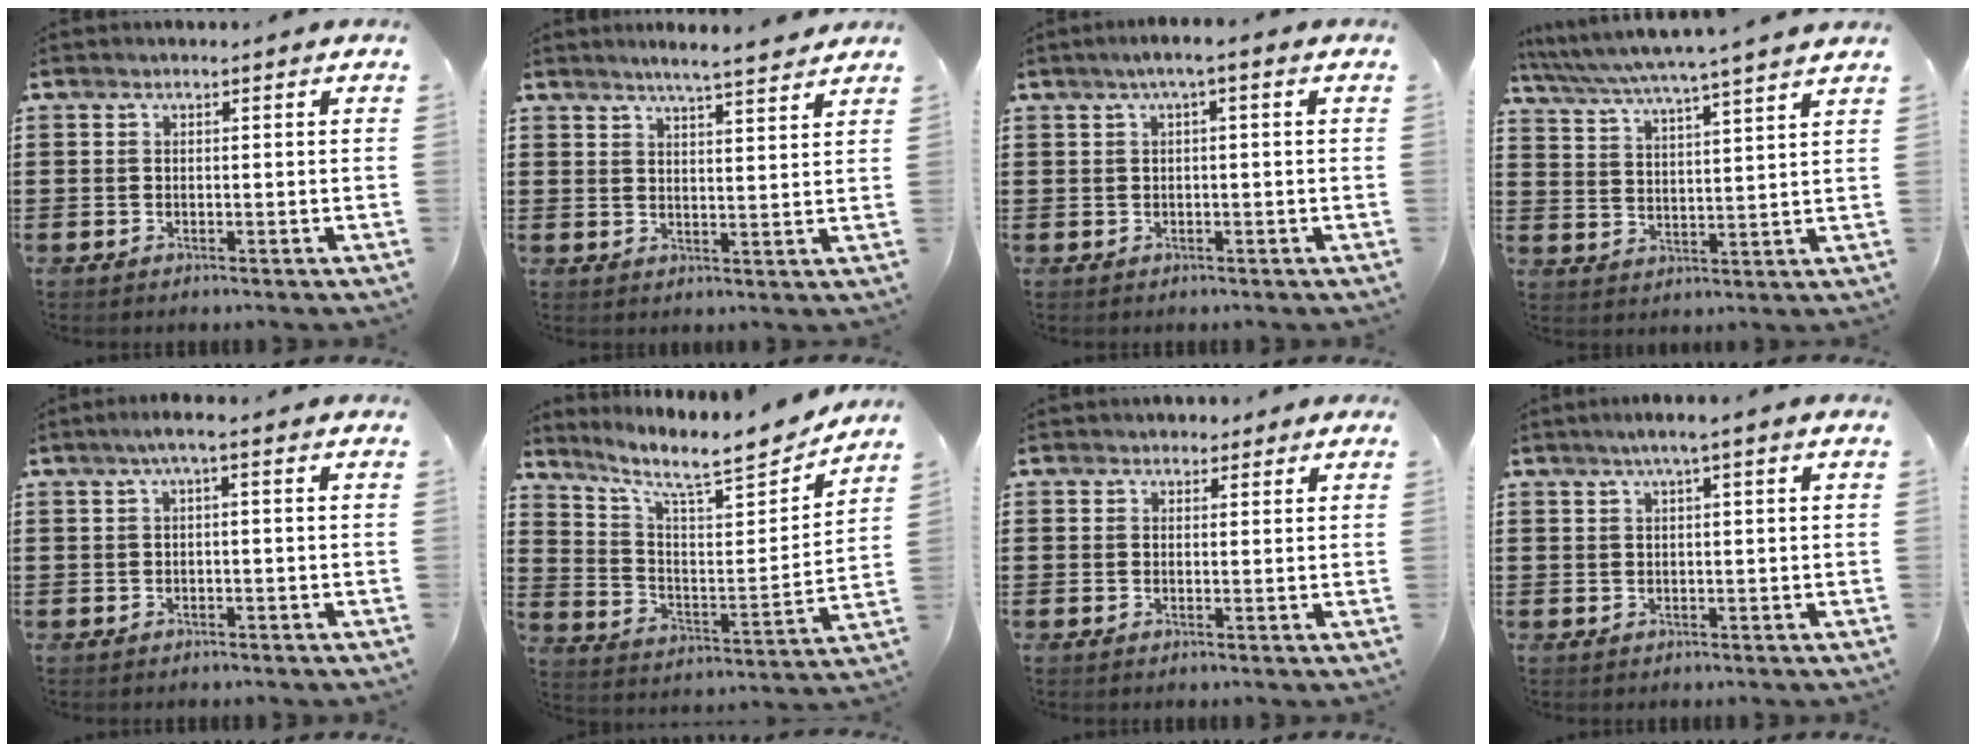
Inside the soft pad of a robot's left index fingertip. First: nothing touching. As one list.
[{"total": 3.9, "force": [3.6, -0.6, 1.3], "torque": [-0.035, -0.013, 0.063]}, {"total": 1.8, "force": [-0.2, 0.1, 1.8], "torque": [-0.030, -0.001, -0.006]}, {"total": 5.0, "force": [4.6, -0.7, 1.8], "torque": [-0.054, -0.034, 0.073]}, {"total": 1.8, "force": [-0.5, 0.1, 1.7], "torque": [-0.028, 0.000, -0.011]}, {"total": 9.6, "force": [8.2, 1.6, 4.6], "torque": [-0.112, -0.059, 0.134]}, {"total": 1.6, "force": [1.2, 1.0, 0.3], "torque": [-0.010, 0.008, 0.023]}, {"total": 1.9, "force": [0.8, -0.1, 1.8], "torque": [-0.033, -0.002, 0.012]}]